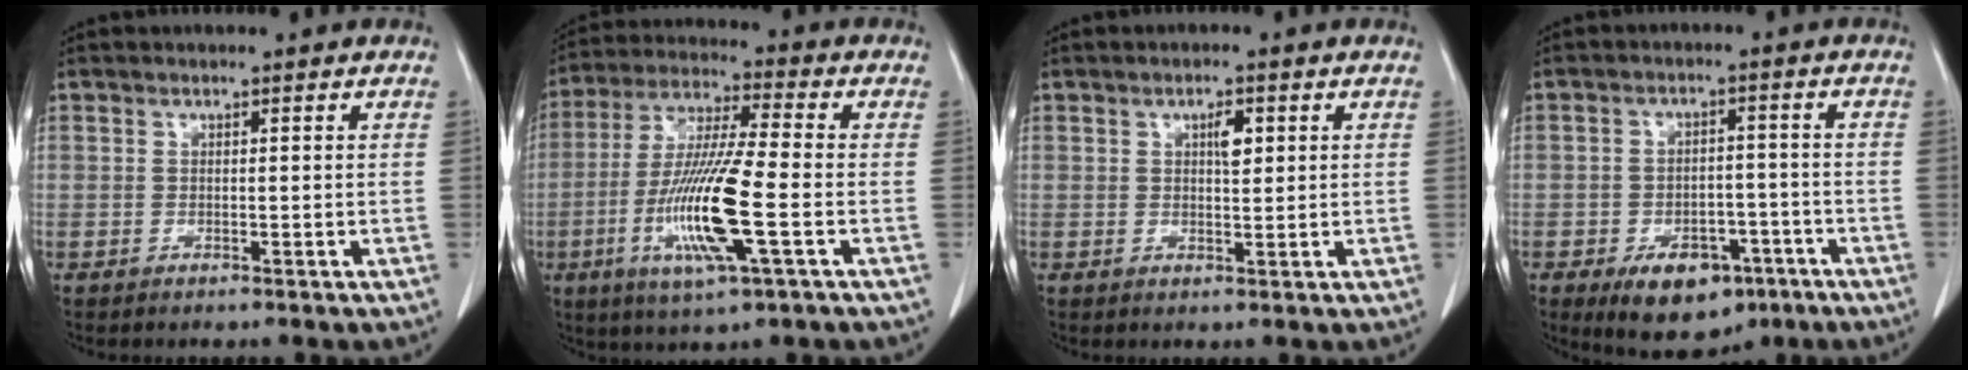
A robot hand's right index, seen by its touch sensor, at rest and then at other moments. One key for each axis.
{"total": 14.7, "fx": -3.8, "fy": 0.7, "fz": 14.1, "tx": -0.290, "ty": -0.016, "tz": -0.074}
{"total": 2.6, "fx": 0.9, "fy": 0.9, "fz": 2.2, "tx": -0.037, "ty": 0.000, "tz": 0.015}
{"total": 9.7, "fx": -5.5, "fy": 5.7, "fz": 5.5, "tx": -0.079, "ty": 0.003, "tz": -0.076}